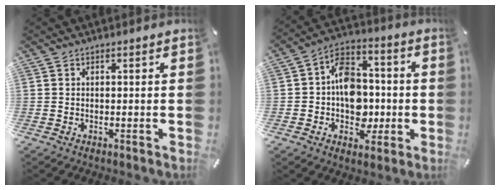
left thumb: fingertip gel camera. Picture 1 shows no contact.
{"total": 12.3, "force": [-1.9, 9.9, 7.0], "torque": [-0.105, 0.027, -0.030]}